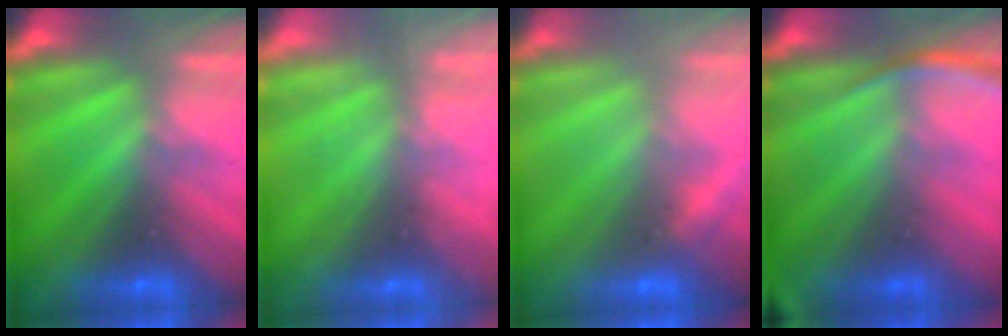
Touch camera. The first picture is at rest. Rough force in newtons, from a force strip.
{"total": 2.2}
{"total": 2.4}
{"total": 2.7}